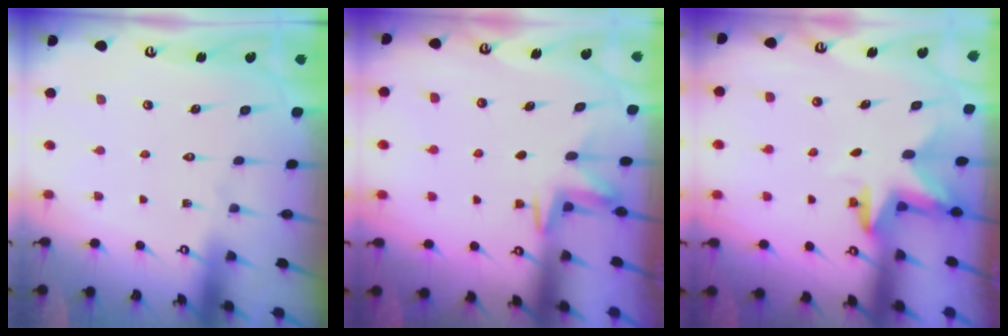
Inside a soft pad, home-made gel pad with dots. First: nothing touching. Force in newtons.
{"total": 2.7, "press": 2.7, "slide": 0.4}
{"total": 2.9, "press": 2.9, "slide": 0.1}